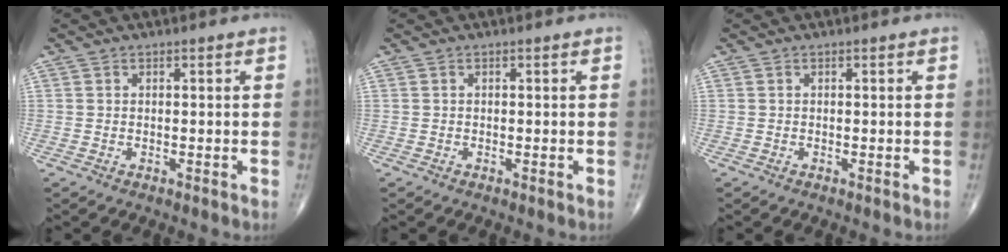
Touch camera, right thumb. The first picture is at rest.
{"total": 0.0}
{"total": 0.0}